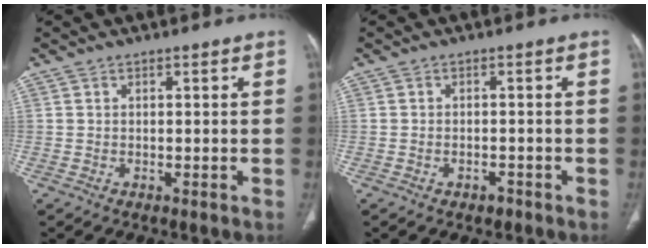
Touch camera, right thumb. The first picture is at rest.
{"total": 1.7, "force": [-1.1, 1.0, 0.7], "torque": [-0.015, 0.010, -0.011]}